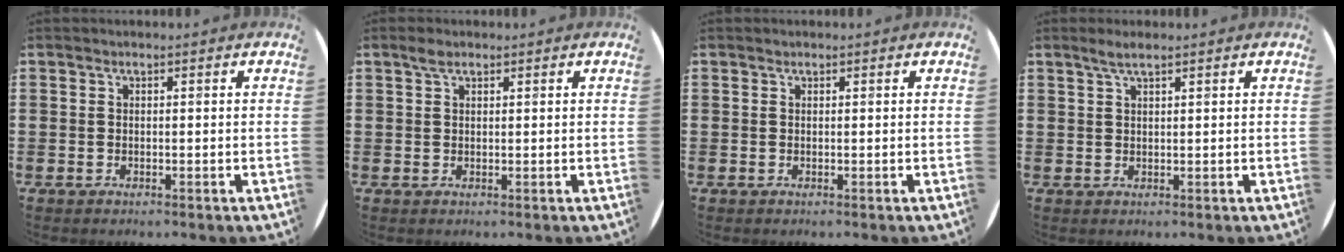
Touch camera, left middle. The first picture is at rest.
{"total": 1.6, "force": [1.0, 0.8, 0.9], "torque": [-0.012, 0.003, 0.017]}
{"total": 0.0}
{"total": 2.1, "force": [1.6, 0.2, 1.4], "torque": [-0.027, 0.005, 0.027]}